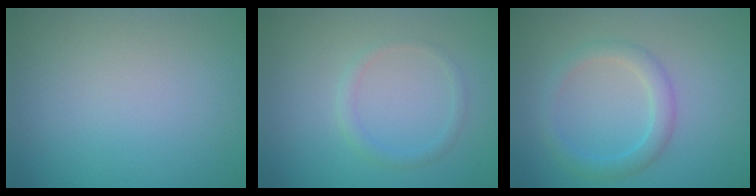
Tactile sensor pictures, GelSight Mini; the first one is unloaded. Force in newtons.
{"total": 1.3, "press": 1.3, "slide": 0.2}
{"total": 2.5, "press": 2.4, "slide": 0.2}